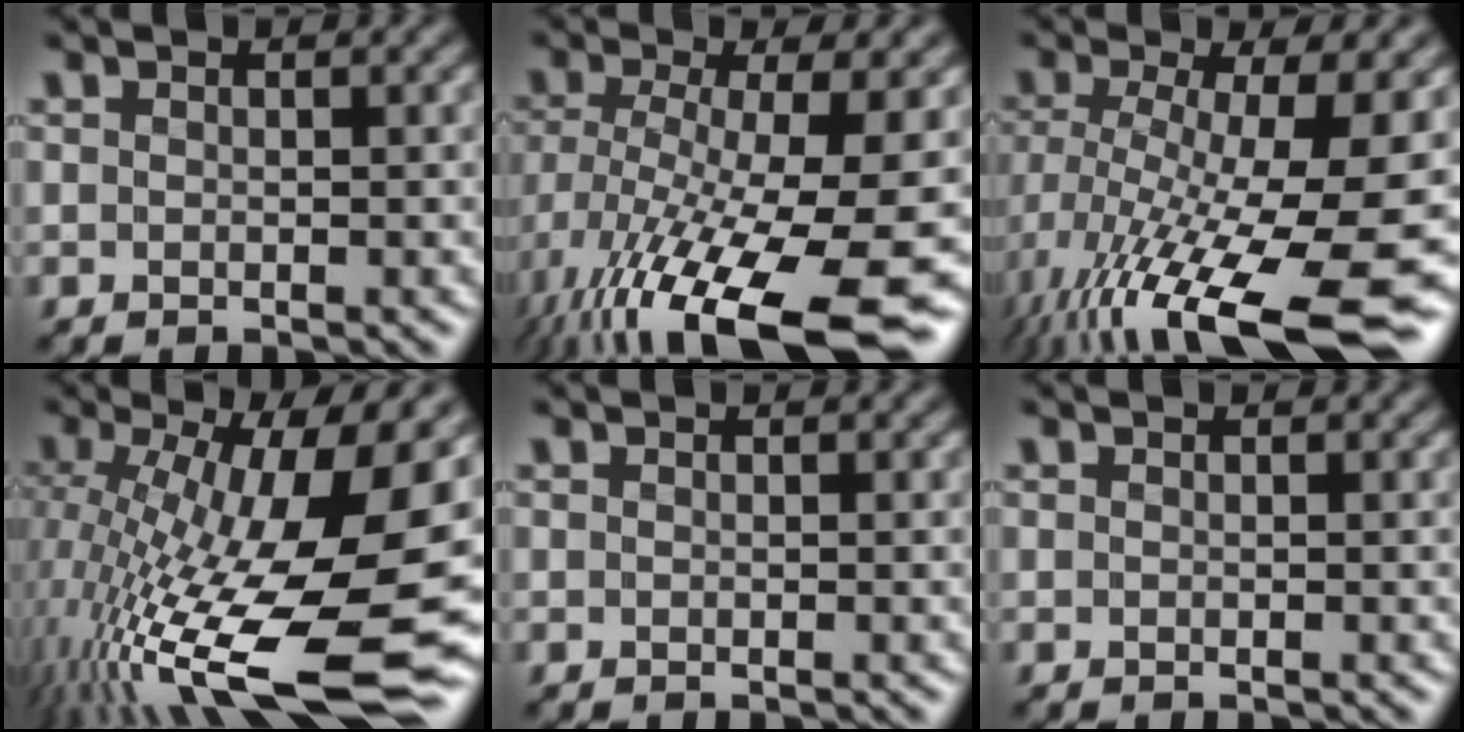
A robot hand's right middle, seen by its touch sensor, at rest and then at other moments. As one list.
[{"total": 15.6, "force": [-7.5, 4.9, 12.7], "torque": [-0.250, -0.028, -0.114]}, {"total": 16.1, "force": [-6.2, 5.3, 13.9], "torque": [-0.268, -0.025, -0.096]}, {"total": 17.4, "force": [-3.5, 6.7, 15.7], "torque": [-0.282, -0.017, -0.058]}, {"total": 0.0}, {"total": 0.0}]